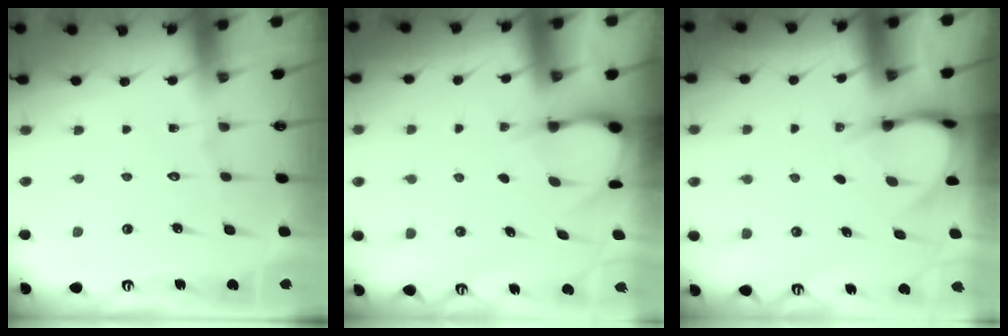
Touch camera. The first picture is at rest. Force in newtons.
{"total": 3.2, "press": 3.2, "slide": 0.4}
{"total": 4.8, "press": 4.8, "slide": 0.6}